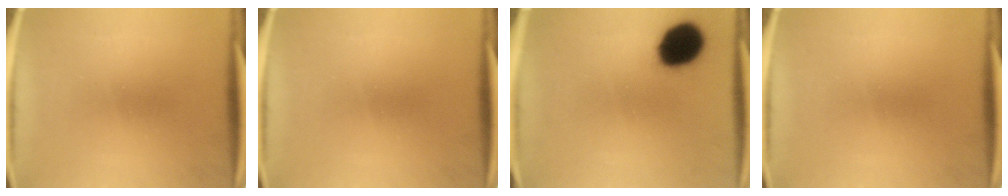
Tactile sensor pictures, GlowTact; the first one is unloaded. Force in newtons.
{"total": 0.0}
{"total": 14.4}
{"total": 0.0}